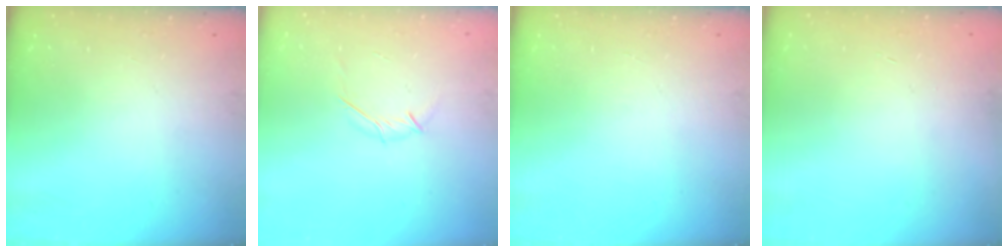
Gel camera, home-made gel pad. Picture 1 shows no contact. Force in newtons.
{"total": 3.8, "press": 3.7, "slide": 1.0}
{"total": 0.0}
{"total": 0.6, "press": 0.5, "slide": 0.2}